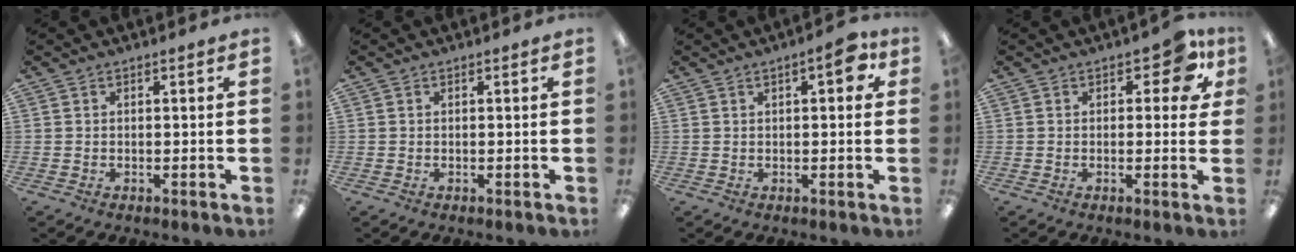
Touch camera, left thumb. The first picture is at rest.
{"total": 0.0}
{"total": 6.5, "force": [2.3, 2.6, 5.4], "torque": [-0.074, 0.000, 0.033]}
{"total": 7.2, "force": [3.1, 3.7, 5.3], "torque": [-0.058, -0.006, 0.048]}